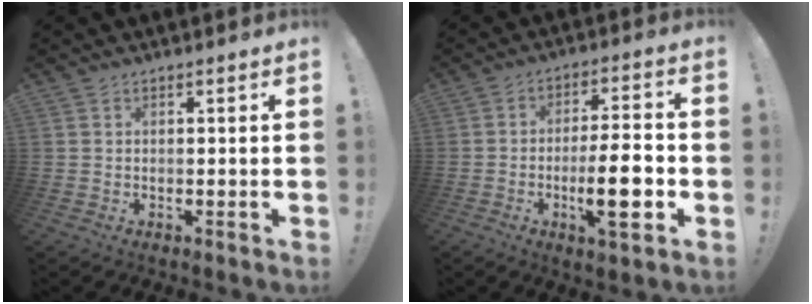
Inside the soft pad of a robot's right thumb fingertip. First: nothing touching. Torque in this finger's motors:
{"motor_torque": [1.59, 1.40, 1.80, -0.58, 0.14]}